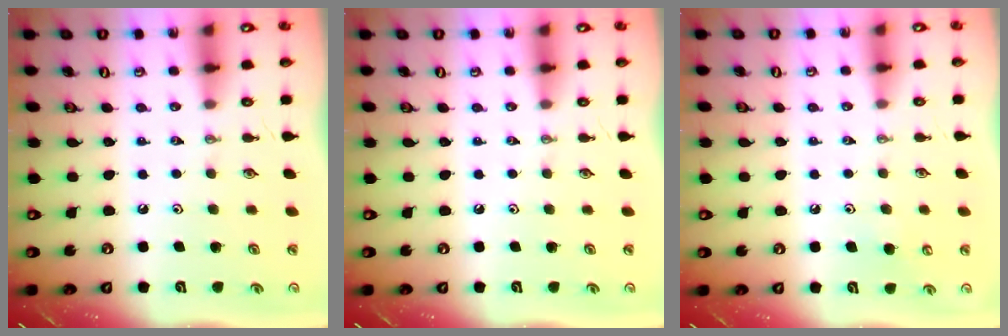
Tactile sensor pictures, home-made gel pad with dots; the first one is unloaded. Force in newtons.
{"total": 0.0}
{"total": 4.3, "press": 4.2, "slide": 0.9}